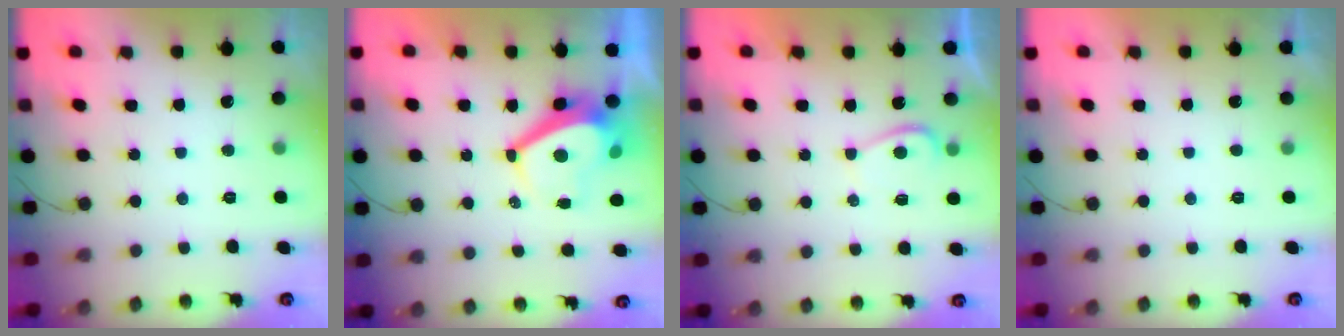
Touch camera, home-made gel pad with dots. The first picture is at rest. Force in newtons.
{"total": 6.4, "press": 6.3, "slide": 0.7}
{"total": 1.2, "press": 1.1, "slide": 0.6}
{"total": 2.1, "press": 2.1, "slide": 0.4}